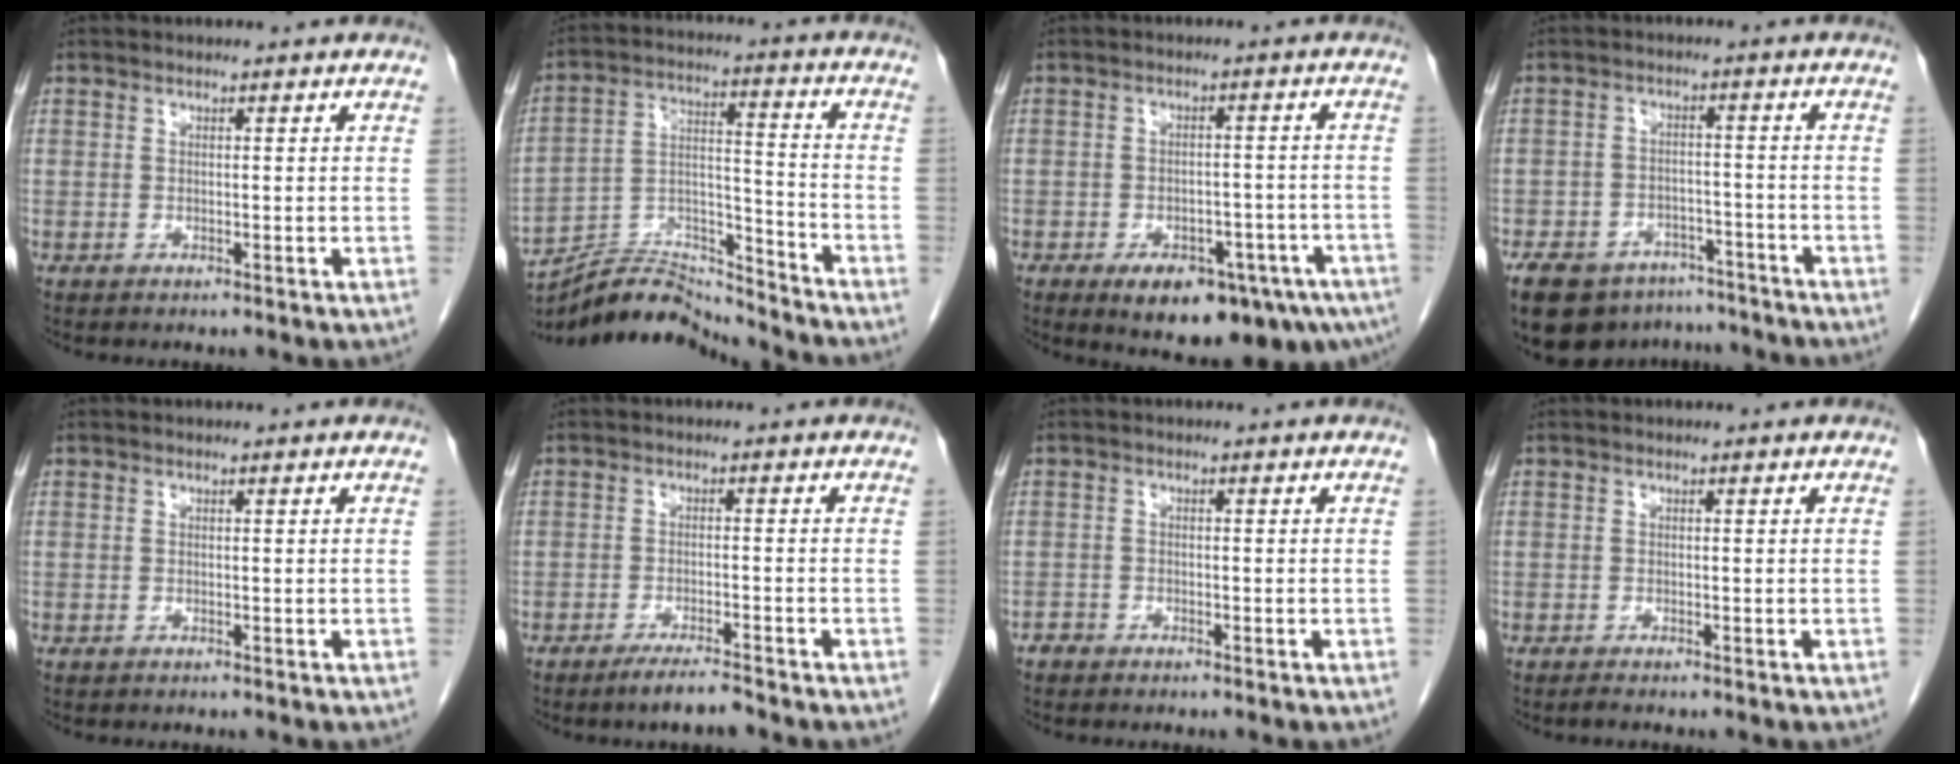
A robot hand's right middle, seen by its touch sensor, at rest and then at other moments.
{"total": 12.8, "force": [-12.8, 0.5, 0.9], "torque": [-0.013, 0.032, -0.228]}
{"total": 15.5, "force": [-9.7, 6.1, 10.4], "torque": [-0.092, 0.009, -0.124]}
{"total": 14.2, "force": [-10.9, 7.6, 5.2], "torque": [-0.100, 0.007, -0.149]}
{"total": 0.0}
{"total": 3.7, "force": [-3.0, 0.1, 2.1], "torque": [-0.038, -0.005, -0.053]}
{"total": 0.9, "force": [-0.8, 0.4, -0.1], "torque": [0.006, 0.003, -0.018]}
{"total": 0.6, "force": [-0.5, -0.1, 0.3], "torque": [-0.007, -0.001, -0.010]}